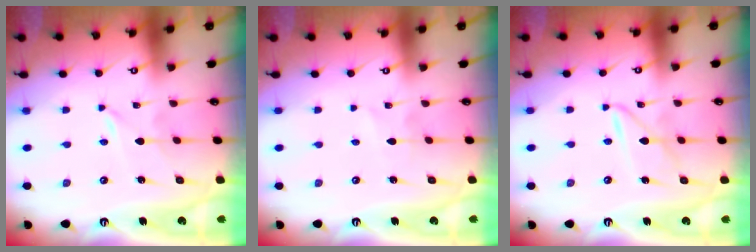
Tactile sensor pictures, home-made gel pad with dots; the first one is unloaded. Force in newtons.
{"total": 2.0, "press": 2.0, "slide": 0.2}
{"total": 5.4, "press": 5.4, "slide": 0.4}